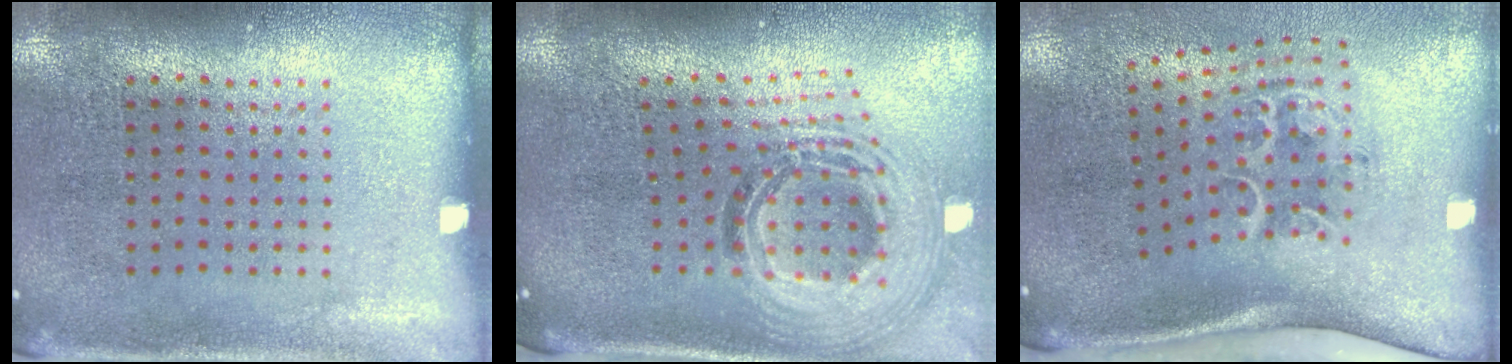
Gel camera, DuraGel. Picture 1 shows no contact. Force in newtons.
{"total": 2.1, "press": 1.6, "slide": 1.3}
{"total": 2.2, "press": 1.4, "slide": 1.8}